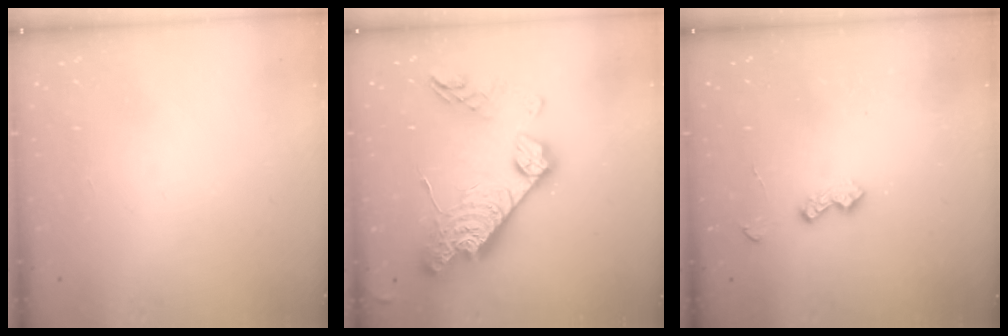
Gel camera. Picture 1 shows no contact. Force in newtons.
{"total": 22.6, "press": 22.5, "slide": 2.0}
{"total": 7.3, "press": 7.3, "slide": 0.3}